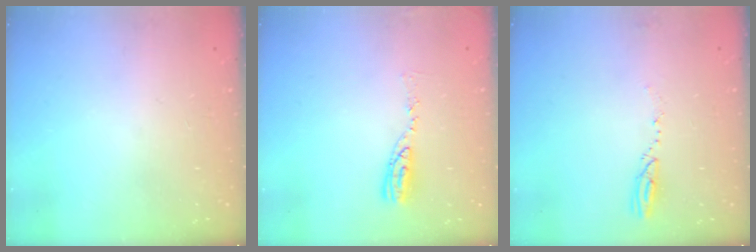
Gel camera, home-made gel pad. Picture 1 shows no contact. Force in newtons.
{"total": 7.9, "press": 7.9, "slide": 0.7}
{"total": 3.7, "press": 3.6, "slide": 0.4}